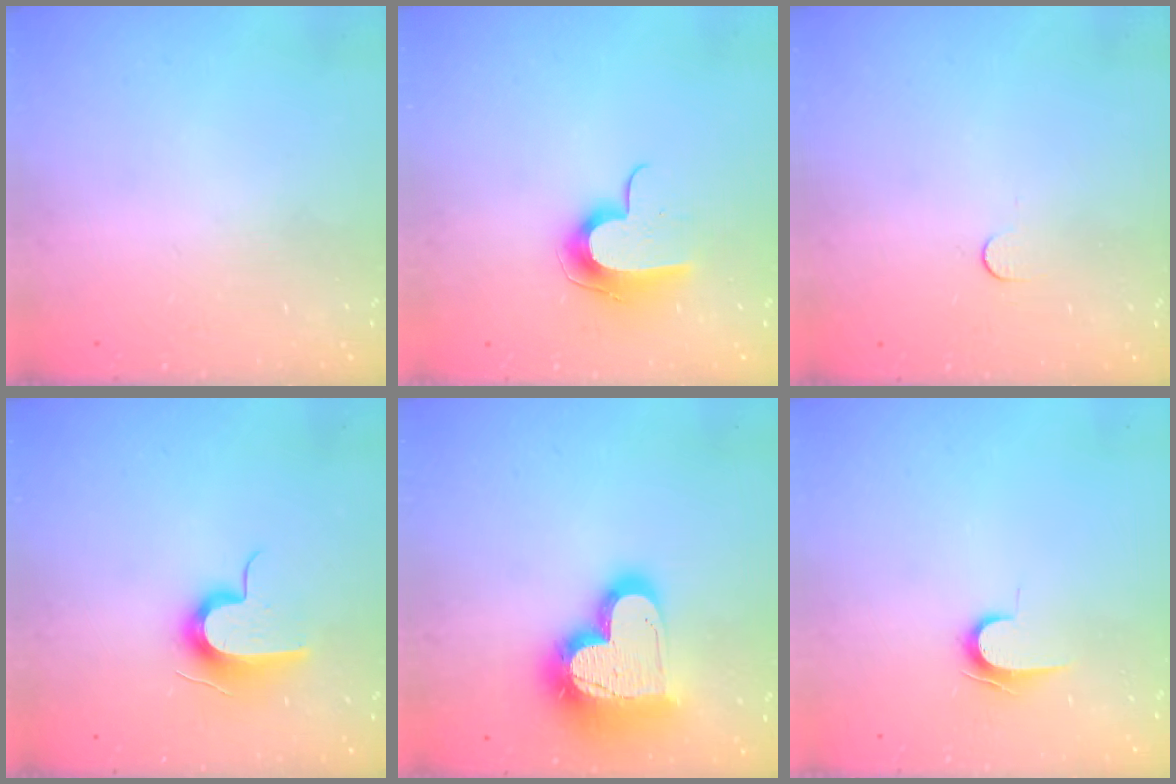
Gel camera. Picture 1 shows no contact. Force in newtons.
{"total": 9.7, "press": 9.7, "slide": 0.4}
{"total": 3.7, "press": 3.7, "slide": 0.4}
{"total": 10.7, "press": 10.6, "slide": 1.0}
{"total": 21.1, "press": 21.0, "slide": 1.7}
{"total": 7.0, "press": 7.0, "slide": 0.8}